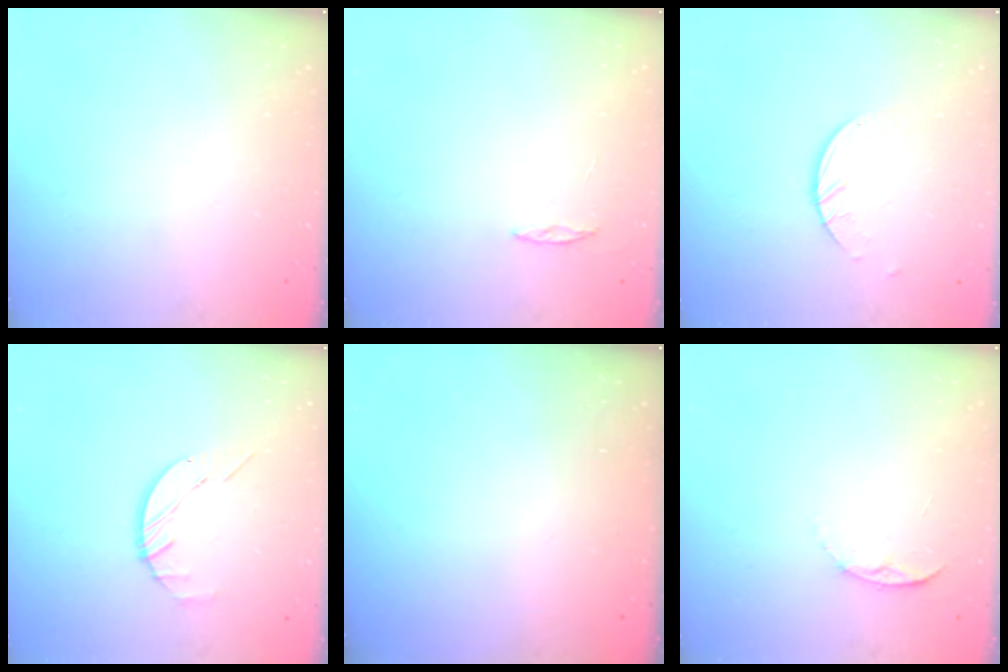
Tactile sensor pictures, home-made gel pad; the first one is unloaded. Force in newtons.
{"total": 2.0, "press": 2.0, "slide": 0.2}
{"total": 3.6, "press": 3.6, "slide": 0.2}
{"total": 3.6, "press": 3.6, "slide": 0.4}
{"total": 0.0}
{"total": 5.2, "press": 5.2, "slide": 0.6}